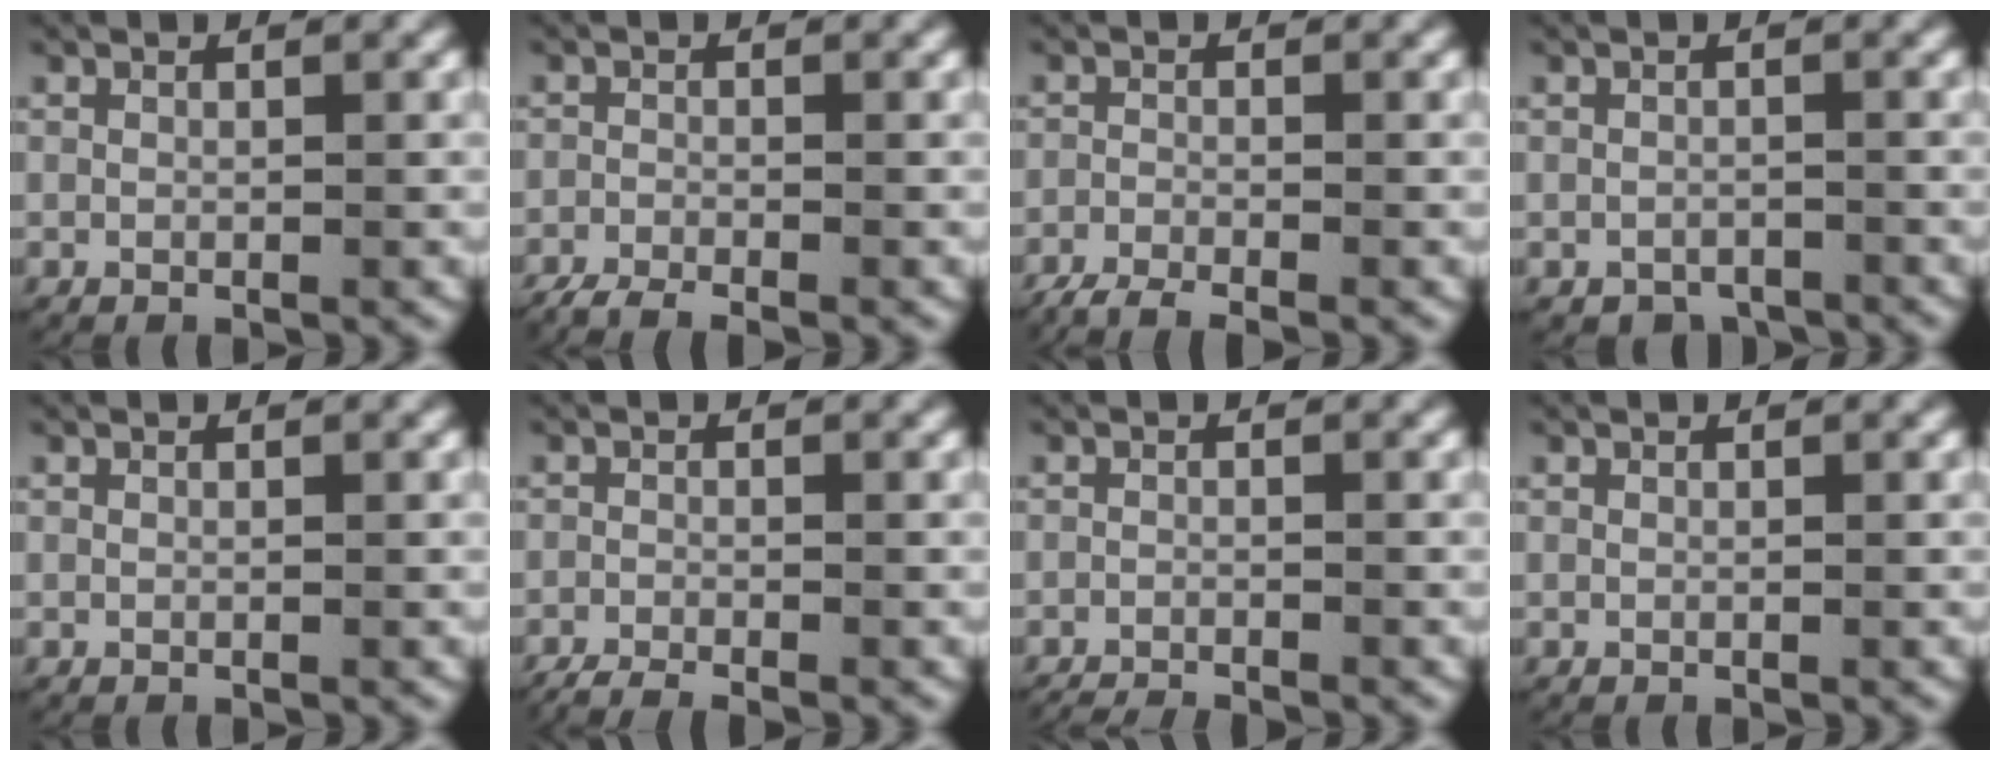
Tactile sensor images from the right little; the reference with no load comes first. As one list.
[{"total": 4.0, "force": [-3.5, 1.4, 1.2], "torque": [-0.031, -0.016, -0.053]}, {"total": 5.1, "force": [-4.5, 1.7, 1.7], "torque": [-0.038, -0.018, -0.065]}, {"total": 2.4, "force": [-2.2, 1.0, 0.2], "torque": [0.002, -0.010, -0.032]}, {"total": 0.0}, {"total": 3.9, "force": [-3.5, 1.3, 1.2], "torque": [-0.028, -0.016, -0.052]}, {"total": 4.2, "force": [-4.0, 1.1, 0.7], "torque": [-0.016, -0.017, -0.059]}, {"total": 0.0}]